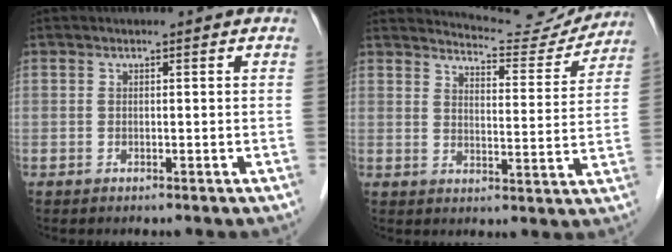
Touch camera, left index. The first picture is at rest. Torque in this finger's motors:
{"motor_torque": [0.43, -0.90, -0.02, -0.03]}